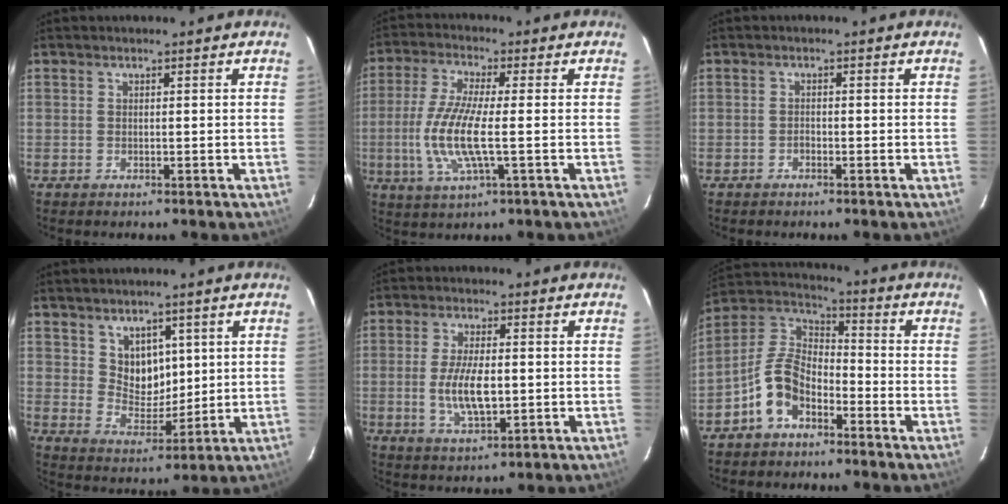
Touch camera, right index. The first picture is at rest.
{"total": 10.9, "force": [-1.7, 2.0, 10.6], "torque": [-0.224, -0.008, -0.036]}
{"total": 0.8, "force": [-0.6, 0.5, 0.2], "torque": [-0.003, 0.002, -0.010]}
{"total": 7.1, "force": [2.9, 5.6, 3.2], "torque": [-0.051, 0.000, 0.063]}
{"total": 8.3, "force": [-0.9, 3.3, 7.6], "torque": [-0.149, -0.007, -0.014]}
{"total": 10.1, "force": [-5.6, 5.8, 6.0], "torque": [-0.135, 0.021, -0.112]}